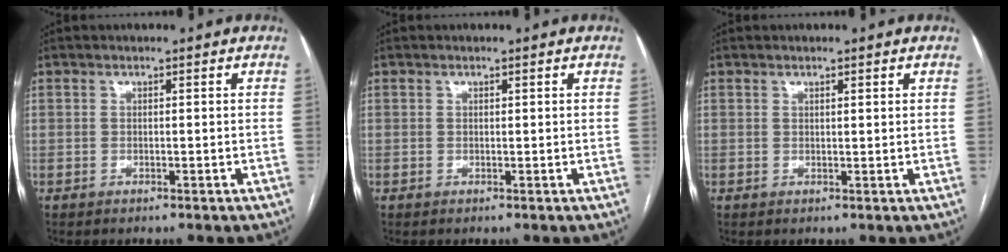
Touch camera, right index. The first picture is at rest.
{"total": 0.0}
{"total": 0.8, "force": [0.6, 0.0, 0.6], "torque": [-0.010, 0.001, 0.009]}